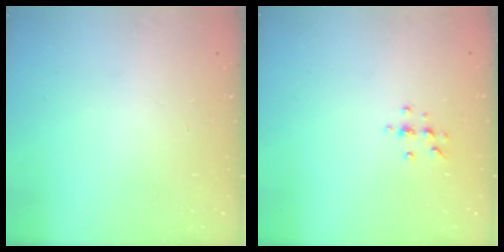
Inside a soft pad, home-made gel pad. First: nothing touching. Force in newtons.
{"total": 5.6, "press": 5.5, "slide": 0.7}